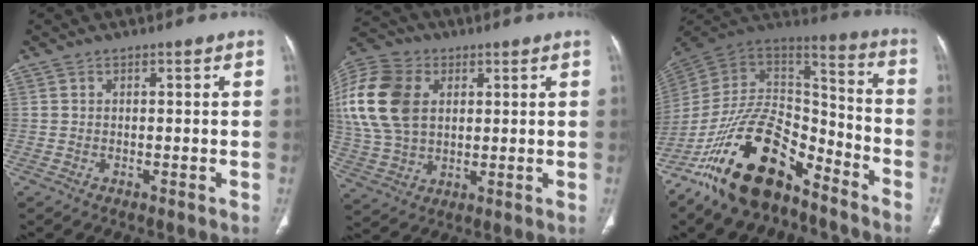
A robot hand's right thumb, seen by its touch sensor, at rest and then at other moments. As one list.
[{"total": 20.6, "force": [4.9, 14.5, 13.8], "torque": [-0.308, 0.008, 0.093]}, {"total": 23.2, "force": [-14.8, 11.1, 14.0], "torque": [-0.236, 0.083, -0.263]}]